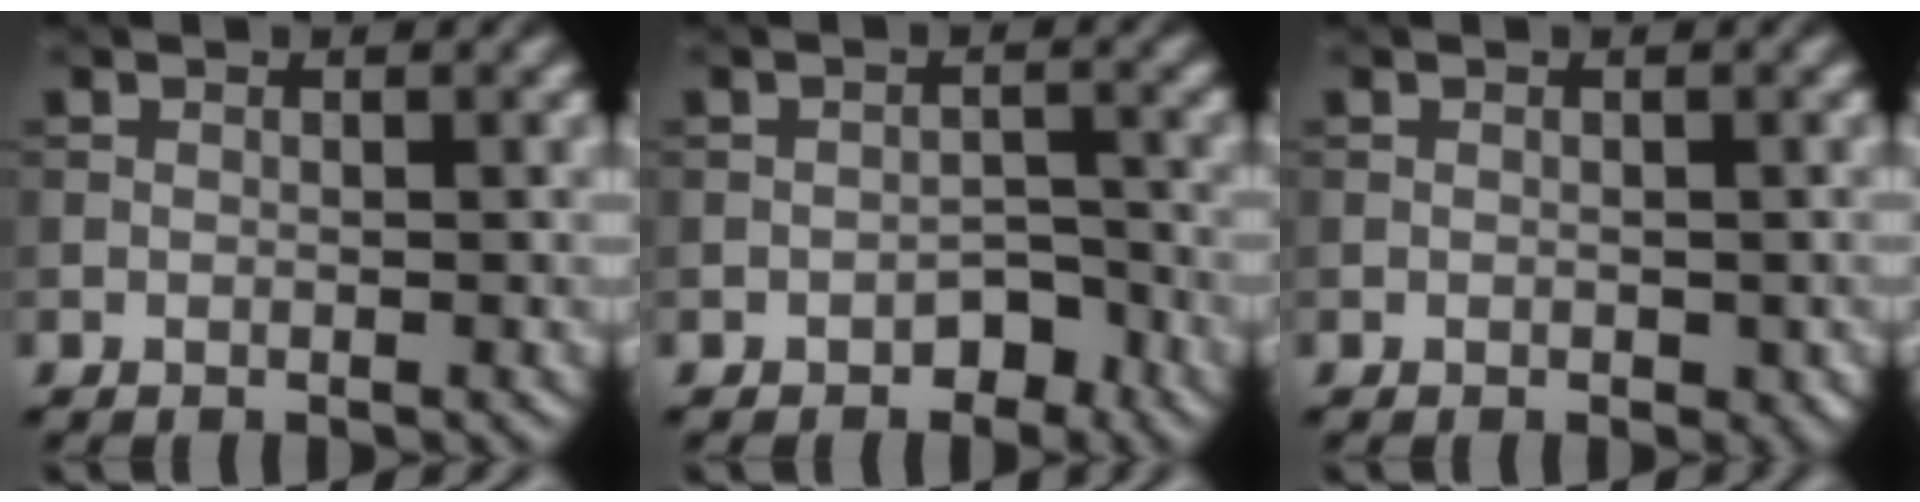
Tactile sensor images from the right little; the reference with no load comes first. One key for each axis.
{"total": 2.4, "fx": -1.6, "fy": 1.3, "fz": 1.1, "tx": -0.011, "ty": 0.006, "tz": -0.024}
{"total": 0.7, "fx": -0.2, "fy": 0.5, "fz": 0.4, "tx": -0.003, "ty": -0.004, "tz": -0.003}